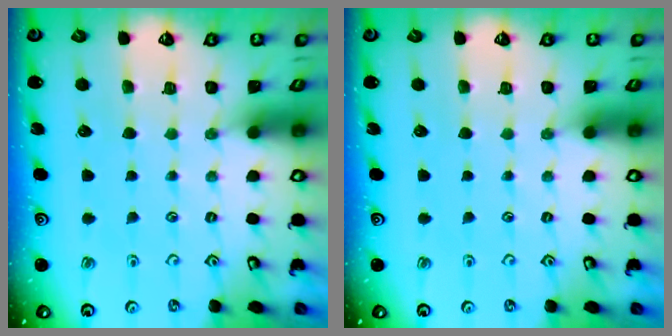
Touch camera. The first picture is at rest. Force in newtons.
{"total": 0.0}